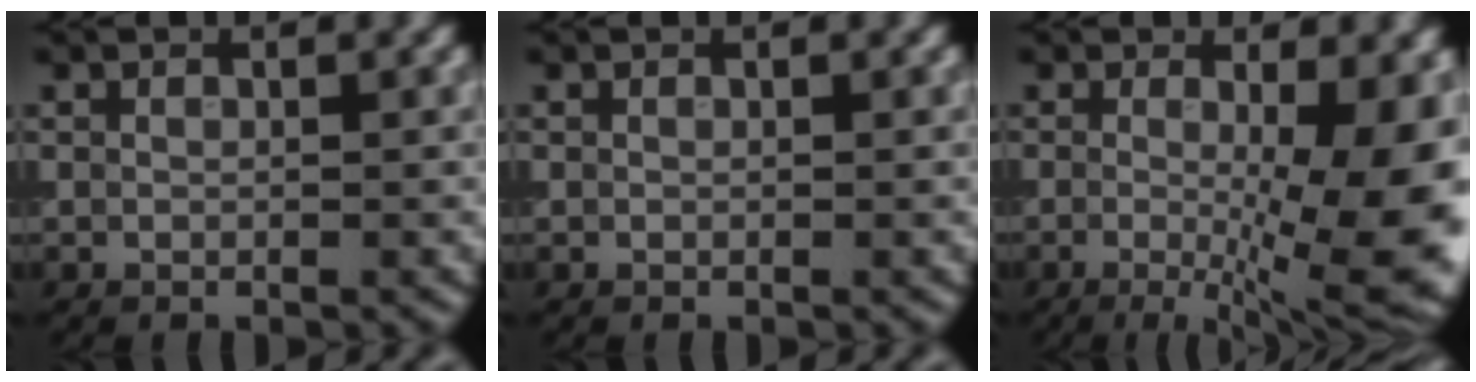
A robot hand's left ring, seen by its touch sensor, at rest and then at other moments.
{"total": 0.0}
{"total": 12.8, "force": [-0.7, 3.8, 12.3], "torque": [-0.147, -0.018, -0.008]}